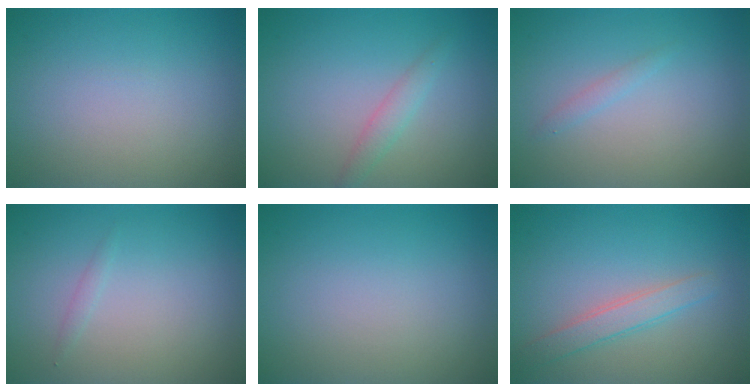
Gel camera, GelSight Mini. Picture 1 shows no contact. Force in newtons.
{"total": 1.5, "press": 1.5, "slide": 0.1}
{"total": 0.8, "press": 0.8, "slide": 0.0}
{"total": 0.5, "press": 0.5, "slide": 0.0}
{"total": 0.0}
{"total": 2.3, "press": 2.3, "slide": 0.1}